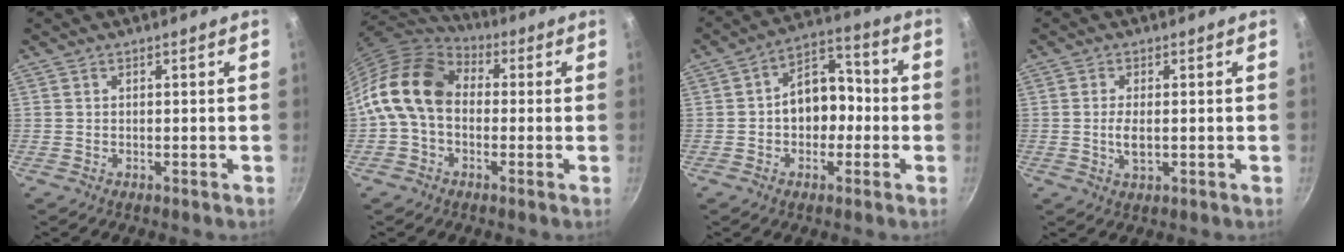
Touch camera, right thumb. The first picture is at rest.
{"total": 14.6, "force": [0.1, 10.6, 10.1], "torque": [-0.167, 0.035, -0.021]}
{"total": 10.6, "force": [-1.0, 7.8, 7.1], "torque": [-0.051, 0.042, -0.028]}
{"total": 3.2, "force": [-0.2, 1.4, 2.9], "torque": [-0.061, -0.005, -0.004]}